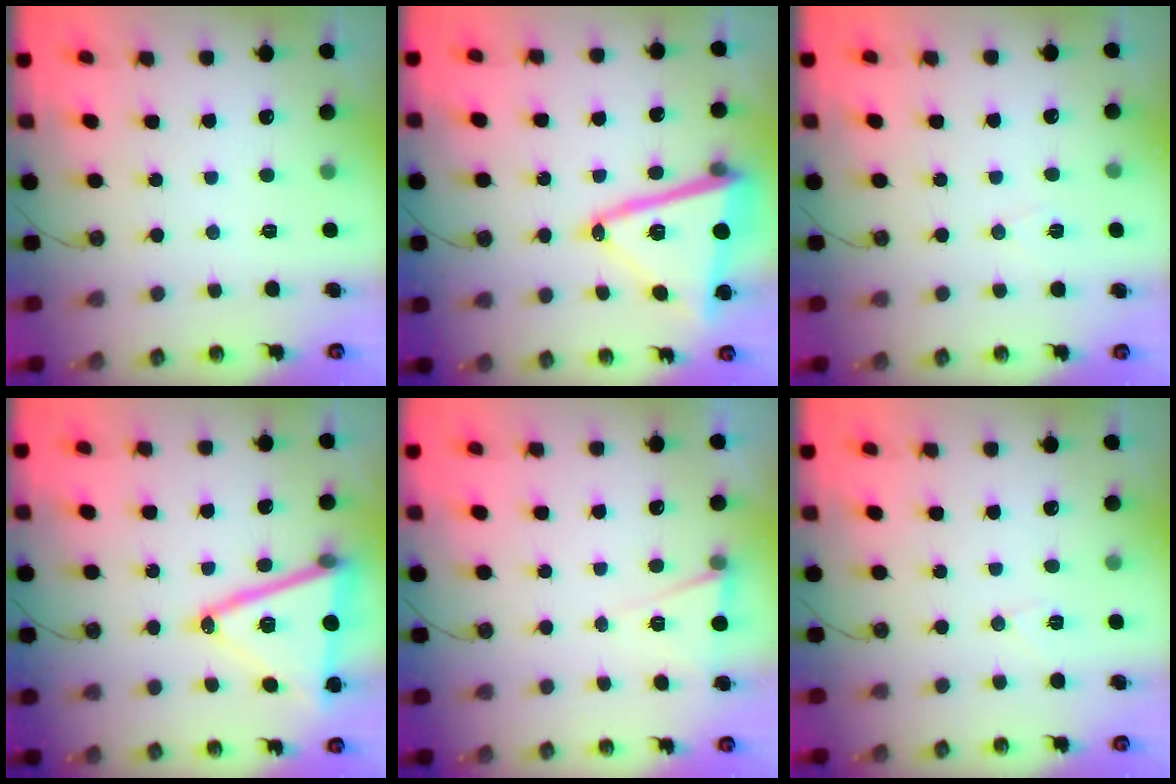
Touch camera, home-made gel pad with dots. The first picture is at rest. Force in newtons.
{"total": 17.0, "press": 16.9, "slide": 2.0}
{"total": 6.4, "press": 4.6, "slide": 4.5}
{"total": 19.0, "press": 18.7, "slide": 3.5}
{"total": 6.1, "press": 3.9, "slide": 4.7}
{"total": 5.5, "press": 5.2, "slide": 1.8}